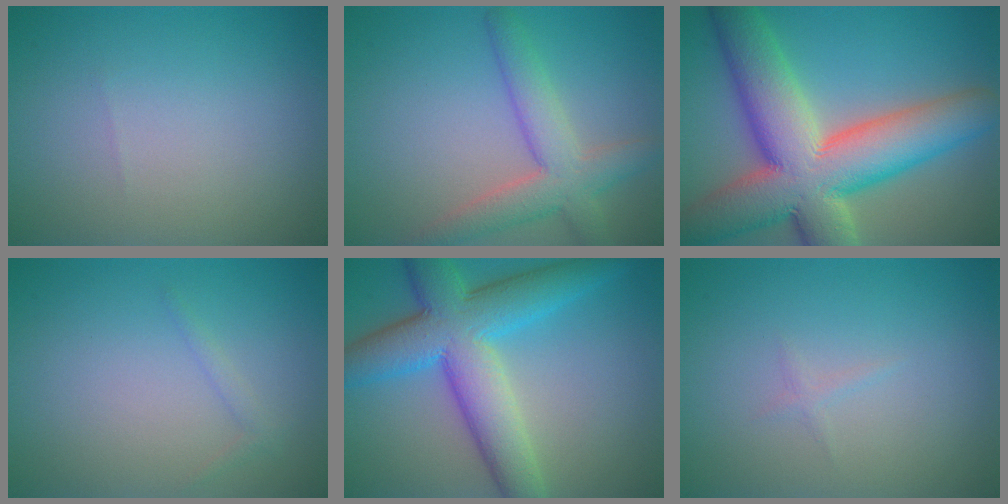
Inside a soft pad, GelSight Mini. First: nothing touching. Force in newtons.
{"total": 4.9, "press": 4.9, "slide": 0.3}
{"total": 14.1, "press": 14.1, "slide": 1.1}
{"total": 0.8, "press": 0.8, "slide": 0.1}
{"total": 9.5, "press": 9.5, "slide": 0.2}
{"total": 0.5, "press": 0.5, "slide": 0.0}